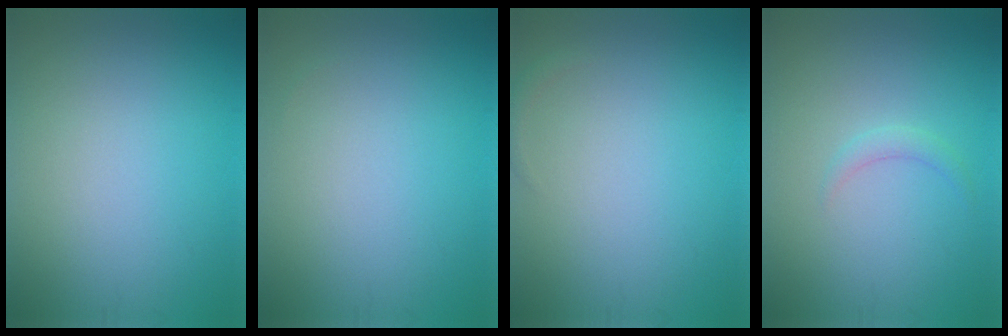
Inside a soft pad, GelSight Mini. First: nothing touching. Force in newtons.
{"total": 0.0}
{"total": 0.6, "press": 0.6, "slide": 0.1}
{"total": 1.1, "press": 1.1, "slide": 0.0}